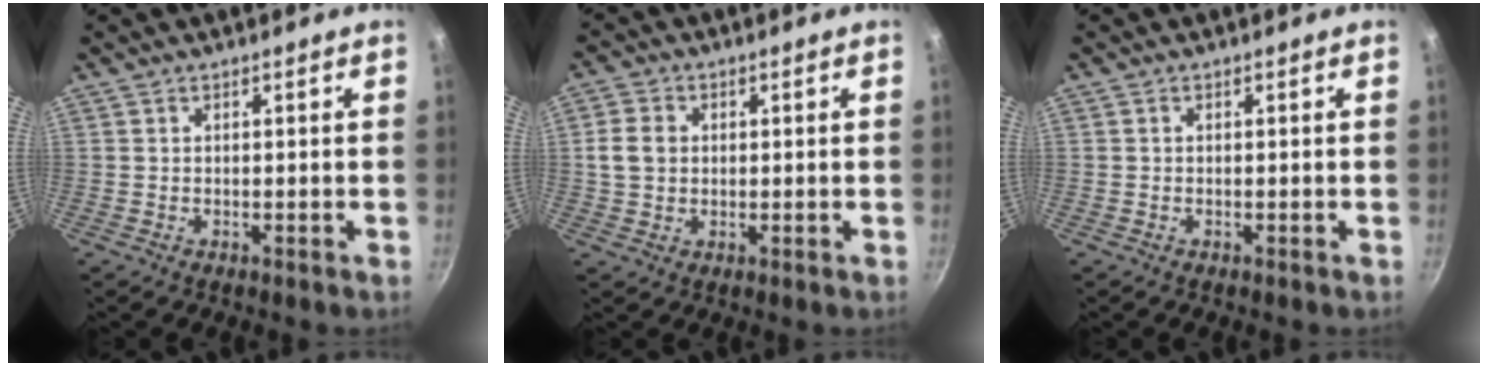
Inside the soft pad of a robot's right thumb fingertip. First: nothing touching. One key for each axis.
{"total": 5.1, "fx": 0.6, "fy": 4.3, "fz": 2.8, "tx": -0.040, "ty": 0.003, "tz": 0.006}
{"total": 0.0}